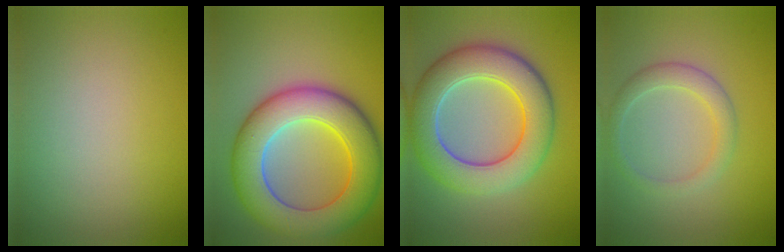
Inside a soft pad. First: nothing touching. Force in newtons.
{"total": 10.6, "press": 10.6, "slide": 0.3}
{"total": 8.8, "press": 8.8, "slide": 0.8}
{"total": 2.5, "press": 2.5, "slide": 0.0}